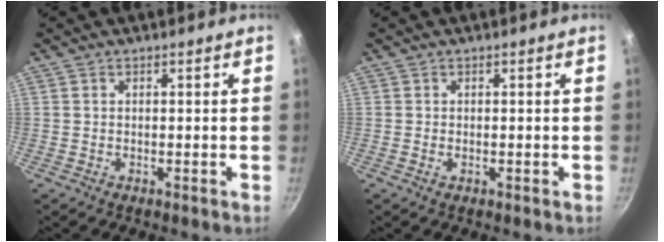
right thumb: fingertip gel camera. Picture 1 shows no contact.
{"total": 0.6, "force": [-0.1, 0.4, 0.5], "torque": [-0.009, 0.001, -0.003]}